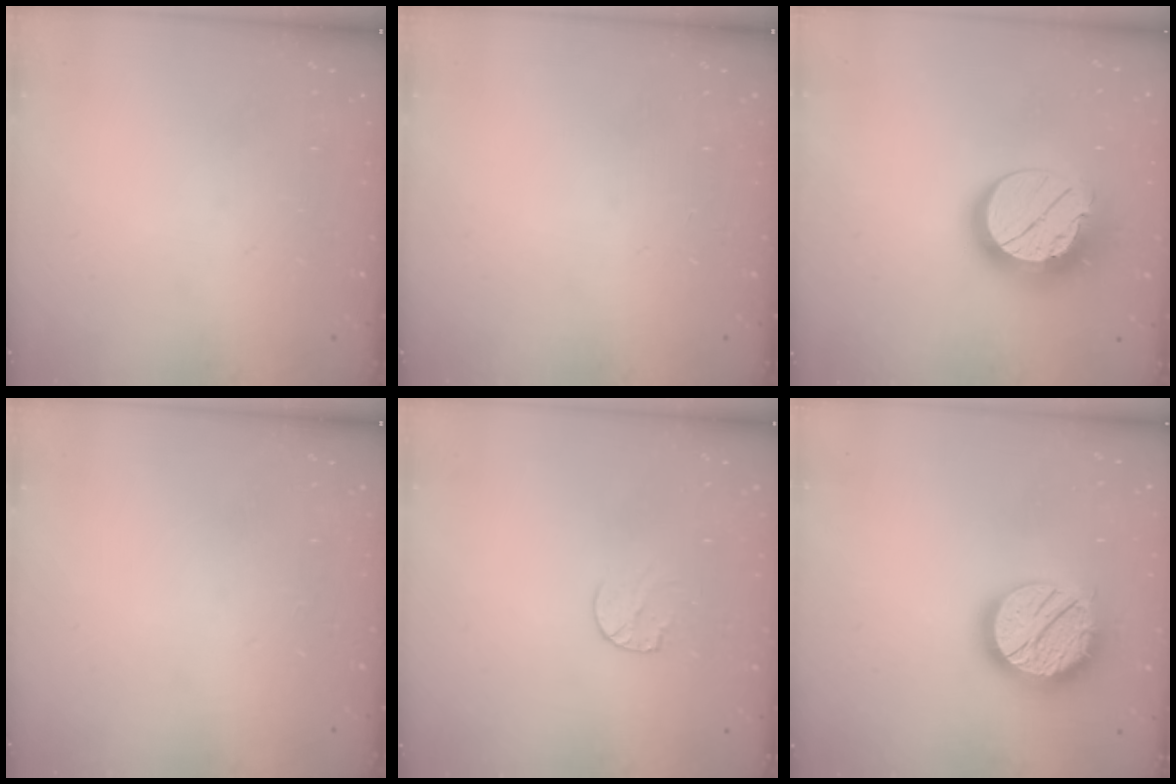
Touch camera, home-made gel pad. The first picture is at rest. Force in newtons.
{"total": 0.0}
{"total": 15.0, "press": 15.0, "slide": 1.0}
{"total": 0.0}
{"total": 5.6, "press": 5.5, "slide": 0.6}
{"total": 17.3, "press": 17.2, "slide": 1.0}